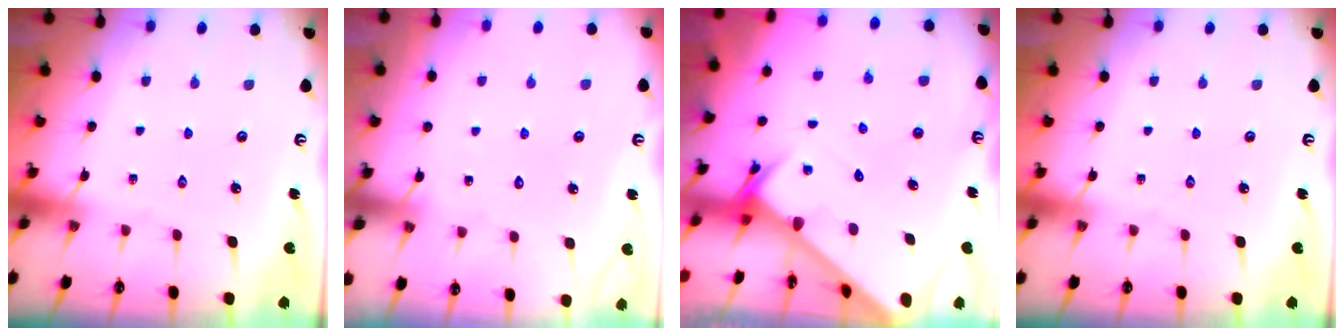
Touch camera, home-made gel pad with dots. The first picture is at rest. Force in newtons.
{"total": 5.2, "press": 5.2, "slide": 0.4}
{"total": 3.0, "press": 3.0, "slide": 0.2}
{"total": 0.0}